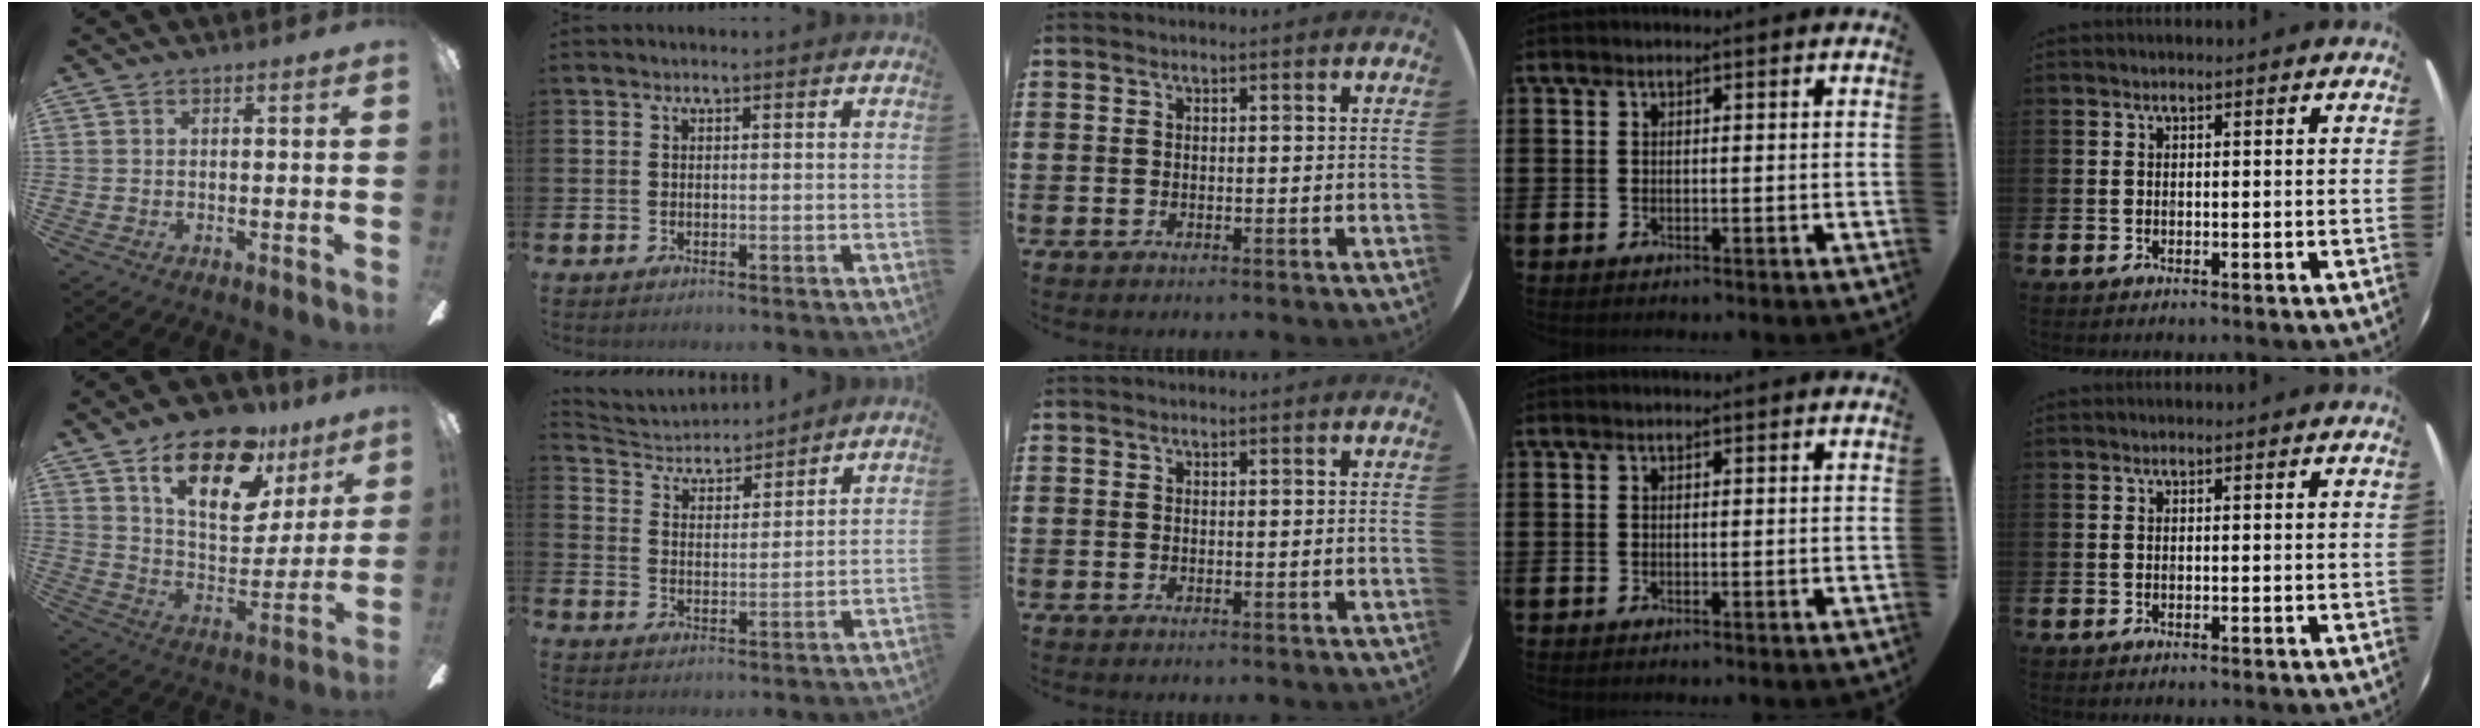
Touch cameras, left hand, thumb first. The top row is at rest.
{"thumb": {"total": 22.0, "force": [13.5, 10.1, 14.1], "torque": [-0.227, -0.064, 0.232]}, "index": {"total": 4.0, "force": [3.8, 1.2, 0.0], "torque": [-0.021, -0.029, 0.064]}}